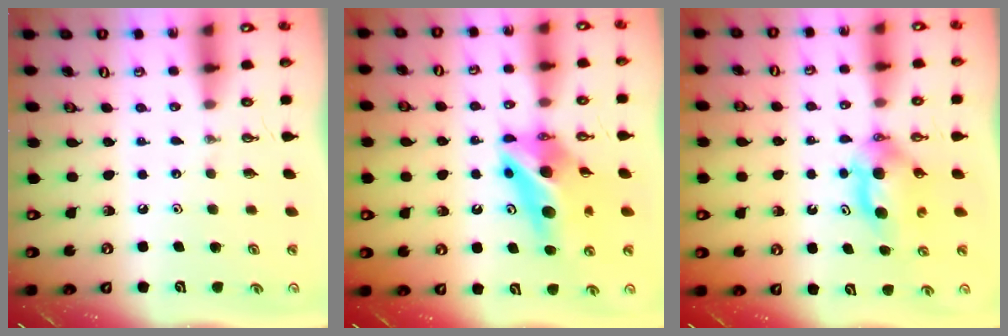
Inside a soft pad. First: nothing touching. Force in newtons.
{"total": 13.4, "press": 13.4, "slide": 1.3}
{"total": 5.8, "press": 5.4, "slide": 2.2}